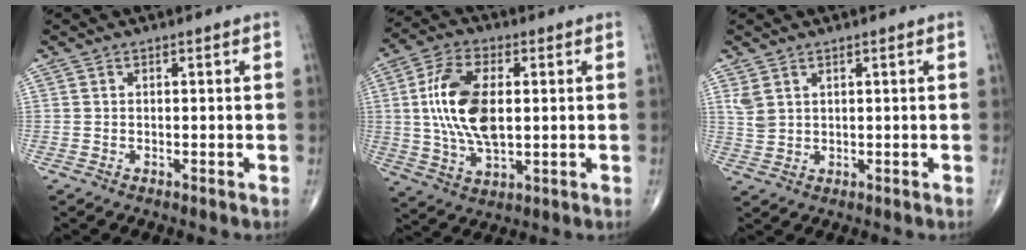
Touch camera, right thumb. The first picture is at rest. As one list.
[{"total": 14.4, "force": [1.5, 7.5, 12.2], "torque": [-0.240, 0.001, 0.031]}, {"total": 2.9, "force": [1.6, 1.8, 1.7], "torque": [-0.034, -0.004, 0.043]}]